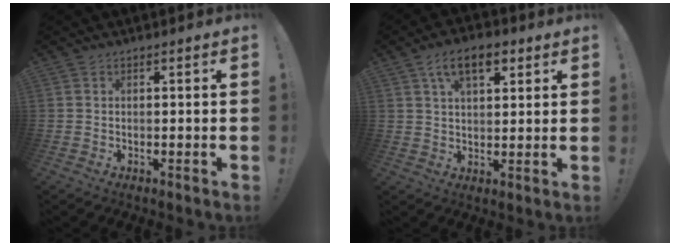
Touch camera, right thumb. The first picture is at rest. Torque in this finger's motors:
{"motor_torque": [0.51, 2.41, 1.20, 0.28, 0.05]}